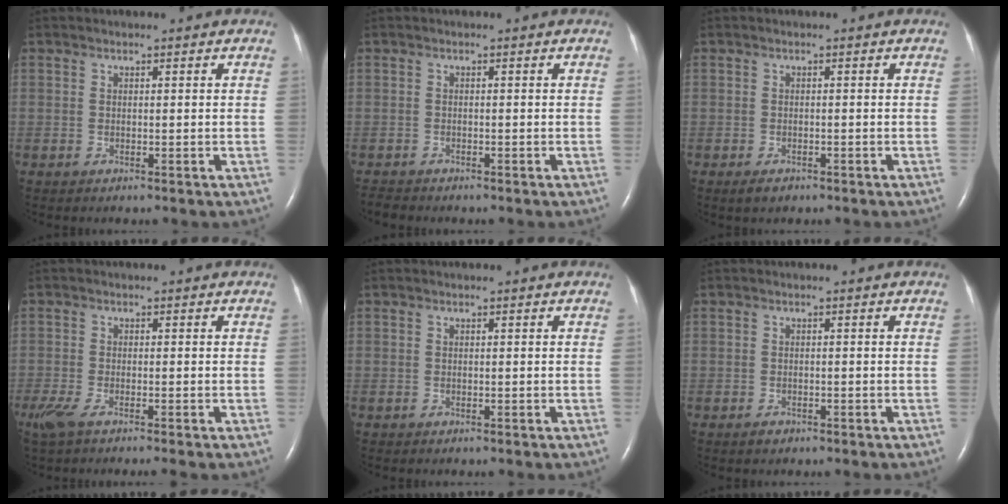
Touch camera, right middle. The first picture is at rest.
{"total": 1.4, "force": [-1.4, 0.2, 0.0], "torque": [-0.003, -0.006, -0.023]}
{"total": 1.7, "force": [-1.1, 0.9, 0.9], "torque": [-0.021, -0.001, -0.014]}
{"total": 4.4, "force": [-3.2, 0.3, 2.9], "torque": [-0.060, -0.013, -0.060]}
{"total": 0.0}
{"total": 1.1, "force": [-0.8, 0.7, 0.4], "torque": [-0.011, 0.000, -0.011]}